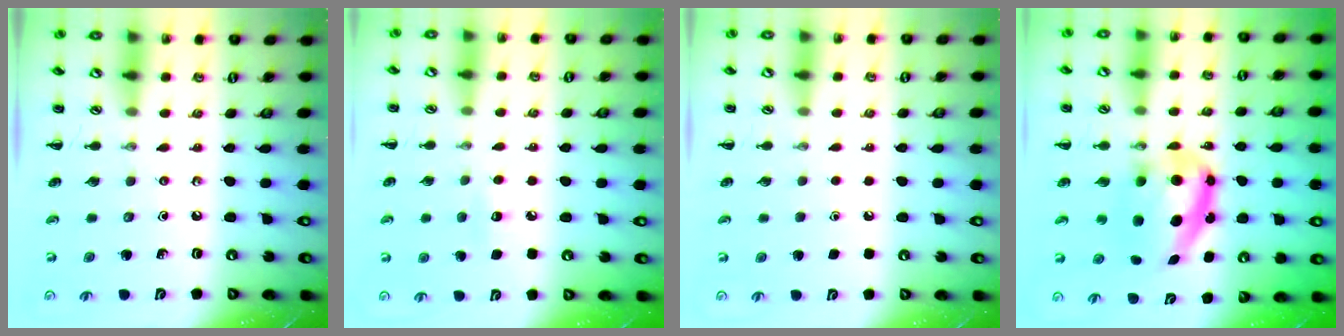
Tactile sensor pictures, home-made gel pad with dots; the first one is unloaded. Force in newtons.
{"total": 5.8, "press": 5.6, "slide": 1.3}
{"total": 1.7, "press": 1.7, "slide": 0.1}
{"total": 9.6, "press": 9.4, "slide": 2.2}